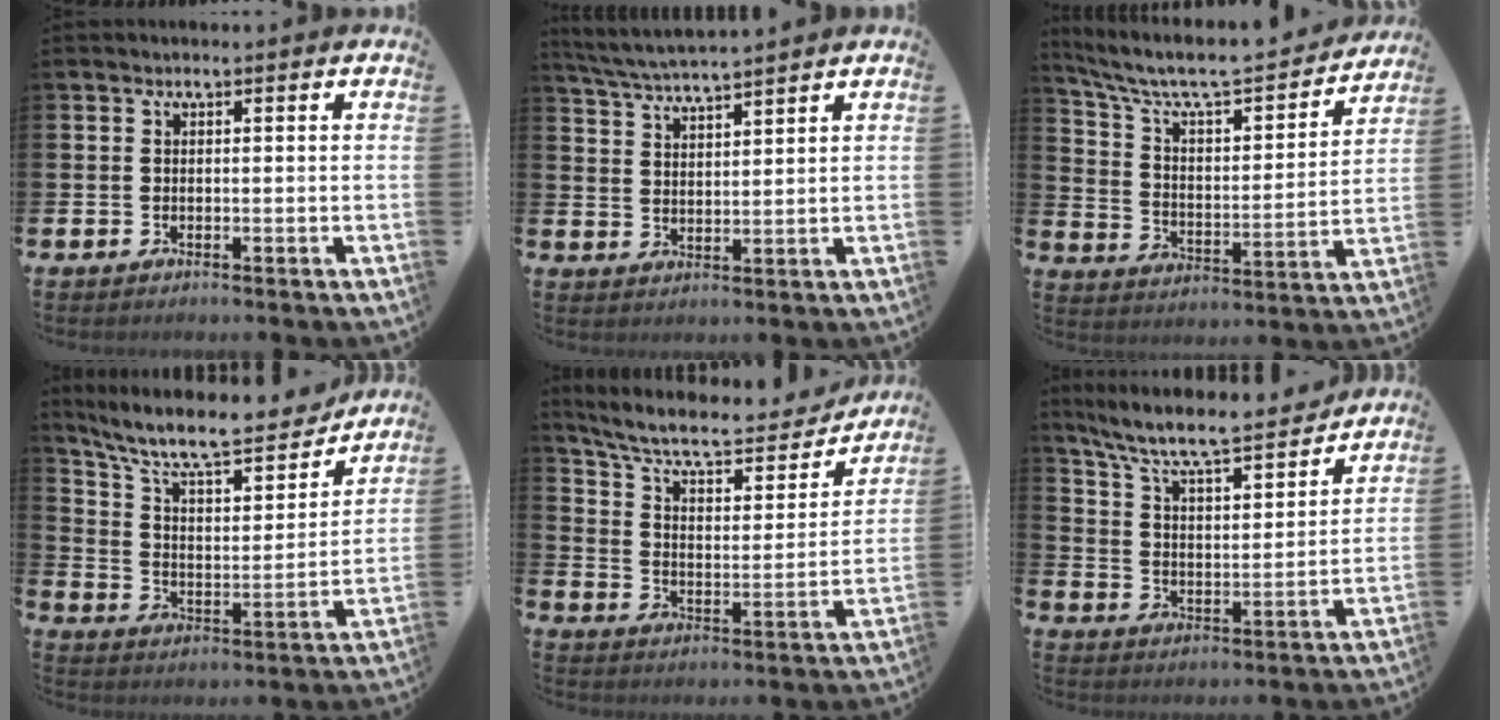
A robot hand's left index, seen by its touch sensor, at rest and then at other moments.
{"total": 4.6, "force": [4.5, -0.3, 0.9], "torque": [-0.035, -0.023, 0.079]}
{"total": 8.1, "force": [7.2, 2.0, 3.3], "torque": [-0.100, -0.052, 0.117]}
{"total": 10.5, "force": [9.4, 2.4, 4.1], "torque": [-0.108, -0.068, 0.157]}
{"total": 9.6, "force": [8.4, 2.5, 3.9], "torque": [-0.108, -0.053, 0.140]}
{"total": 8.8, "force": [8.1, 1.2, 3.4], "torque": [-0.096, -0.062, 0.134]}